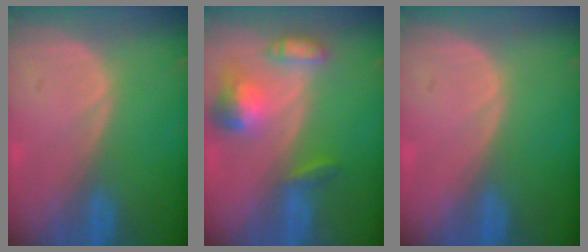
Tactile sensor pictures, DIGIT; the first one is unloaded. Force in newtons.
{"total": 7.0, "press": 6.5, "slide": 2.6}
{"total": 0.0}